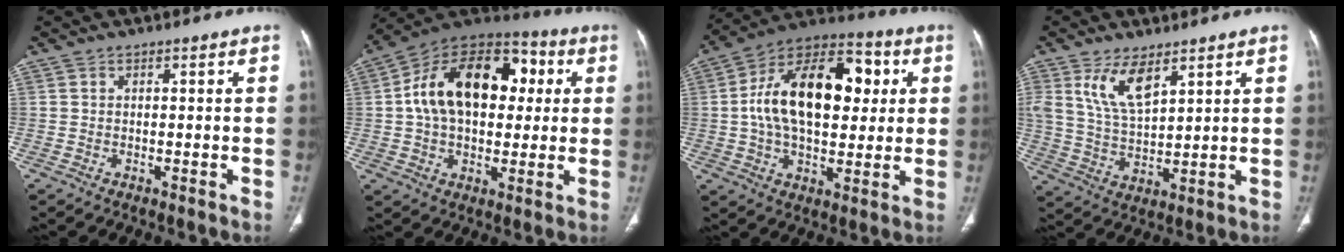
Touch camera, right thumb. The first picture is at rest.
{"total": 22.2, "force": [3.4, 14.3, 16.6], "torque": [-0.248, 0.027, 0.047]}
{"total": 22.9, "force": [3.4, 13.3, 18.3], "torque": [-0.280, 0.021, 0.047]}
{"total": 8.8, "force": [5.0, 3.7, 6.3], "torque": [-0.114, -0.027, 0.108]}